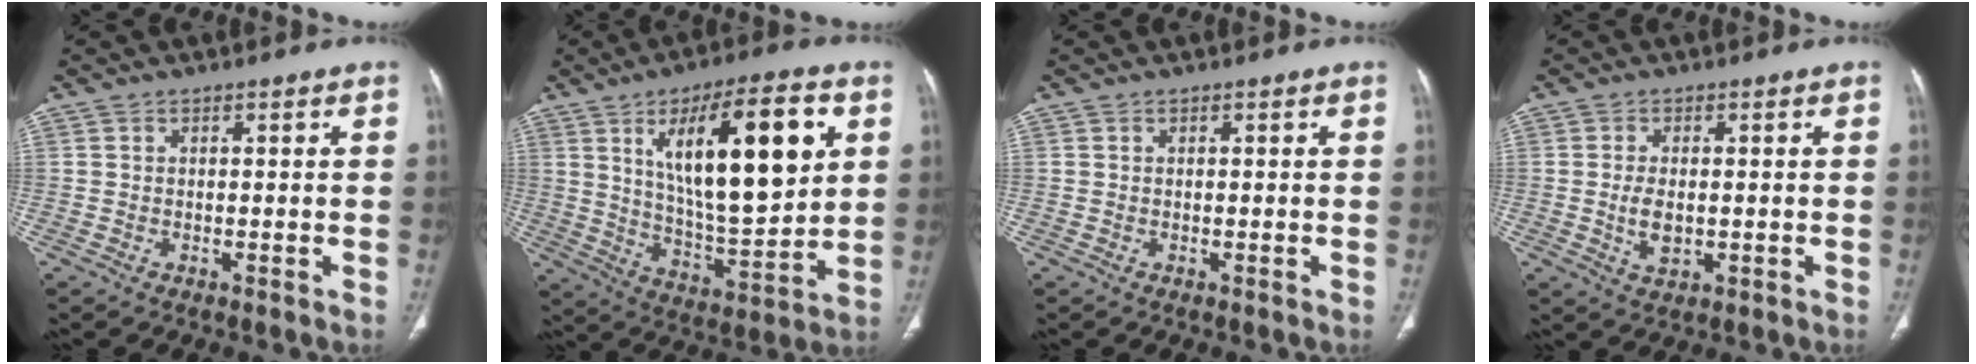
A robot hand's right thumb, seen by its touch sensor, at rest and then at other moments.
{"total": 22.6, "force": [7.4, 7.7, 19.9], "torque": [-0.294, -0.032, 0.125]}
{"total": 0.0}
{"total": 4.4, "force": [-0.3, 2.5, 3.6], "torque": [-0.068, -0.005, -0.002]}